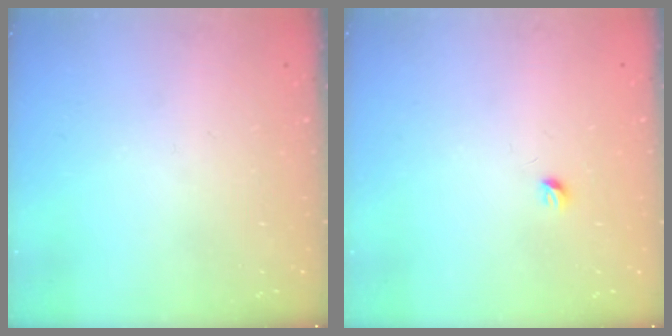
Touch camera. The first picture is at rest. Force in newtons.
{"total": 3.2, "press": 3.1, "slide": 0.5}